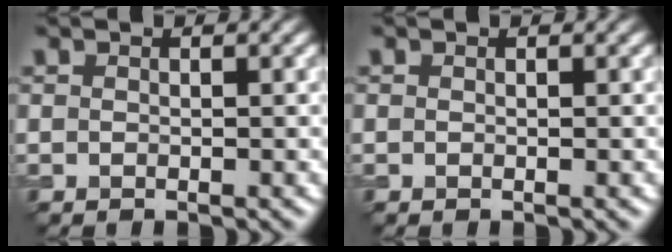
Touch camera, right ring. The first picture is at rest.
{"total": 0.0}